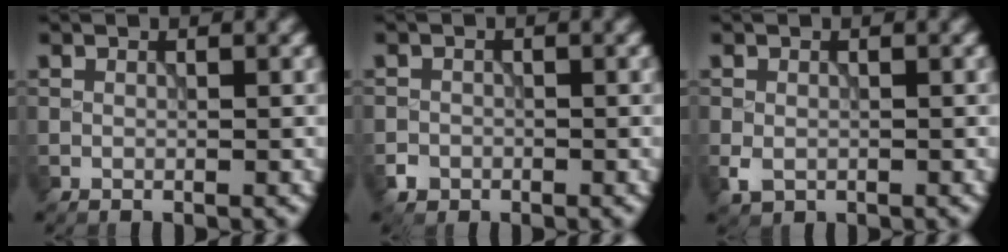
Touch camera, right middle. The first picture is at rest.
{"total": 1.2, "force": [-0.6, 1.0, 0.1], "torque": [0.008, 0.000, -0.013]}
{"total": 1.6, "force": [-0.5, 1.2, 0.9], "torque": [-0.022, -0.006, -0.010]}